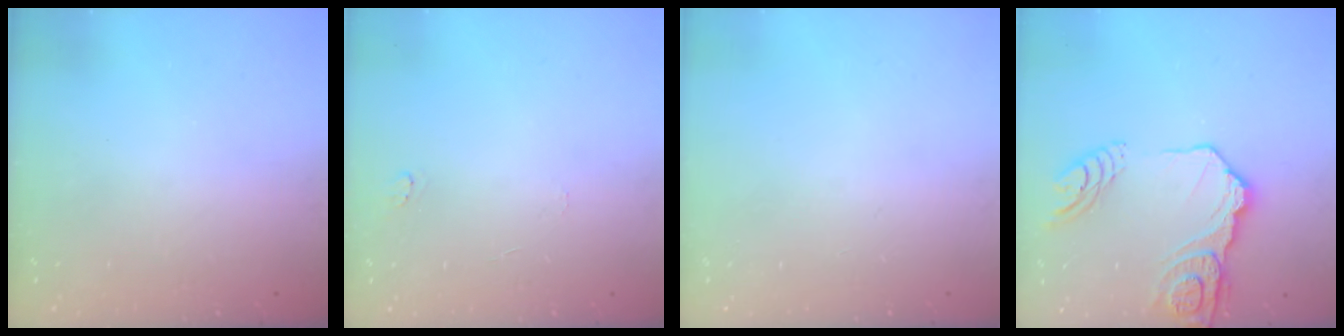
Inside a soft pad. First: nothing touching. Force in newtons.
{"total": 4.1, "press": 4.1, "slide": 0.4}
{"total": 0.0}
{"total": 16.3, "press": 16.2, "slide": 2.0}